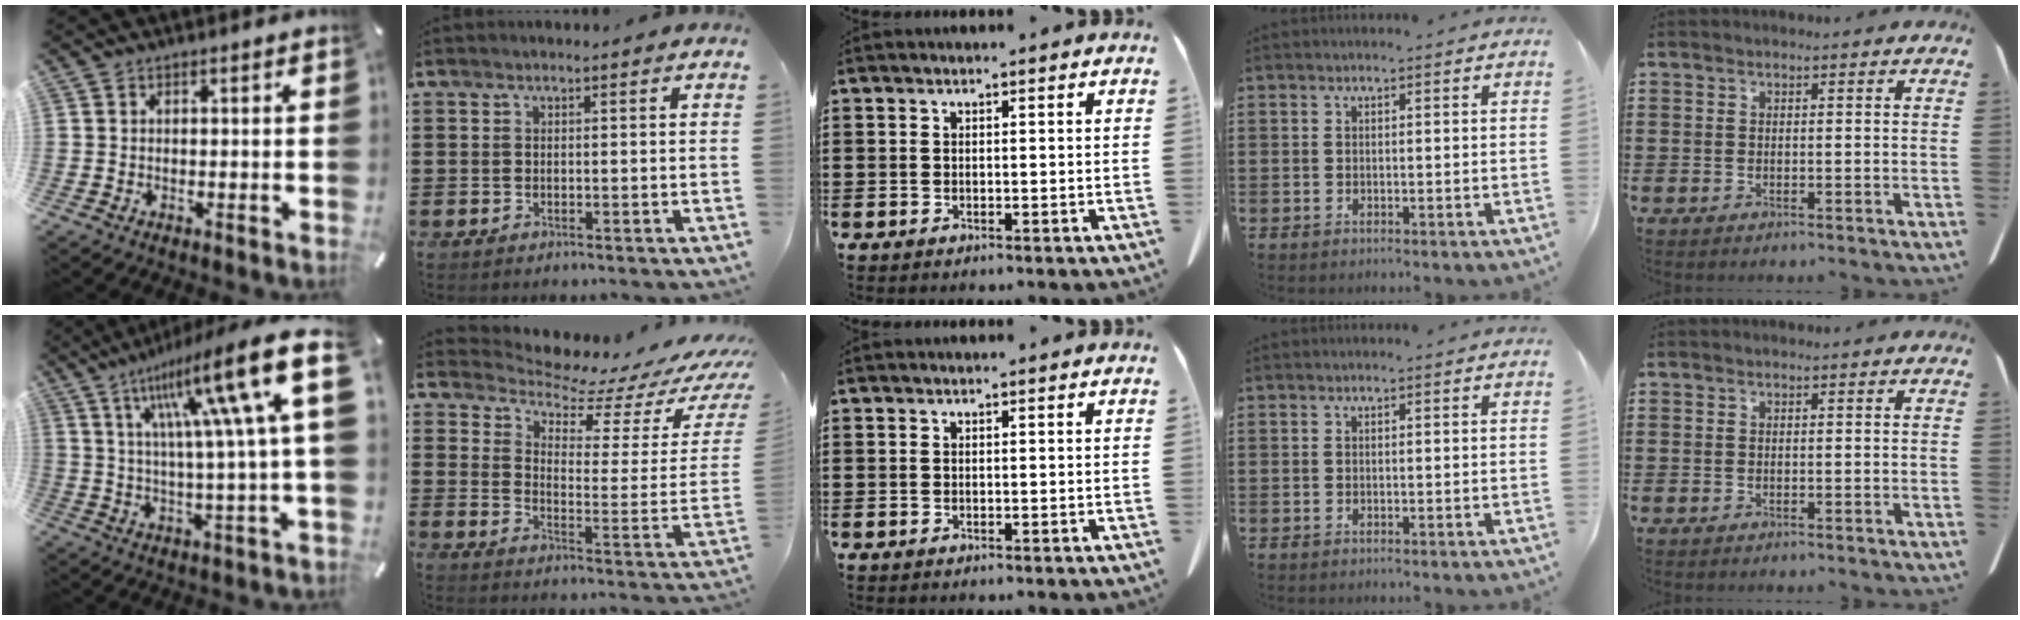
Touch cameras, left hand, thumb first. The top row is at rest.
{"thumb": {"total": 23.7, "force": [8.6, 4.2, 21.7], "torque": [-0.338, -0.041, 0.129]}, "index": {"total": 6.7, "force": [6.3, 1.7, 1.7], "torque": [-0.055, -0.056, 0.107]}}